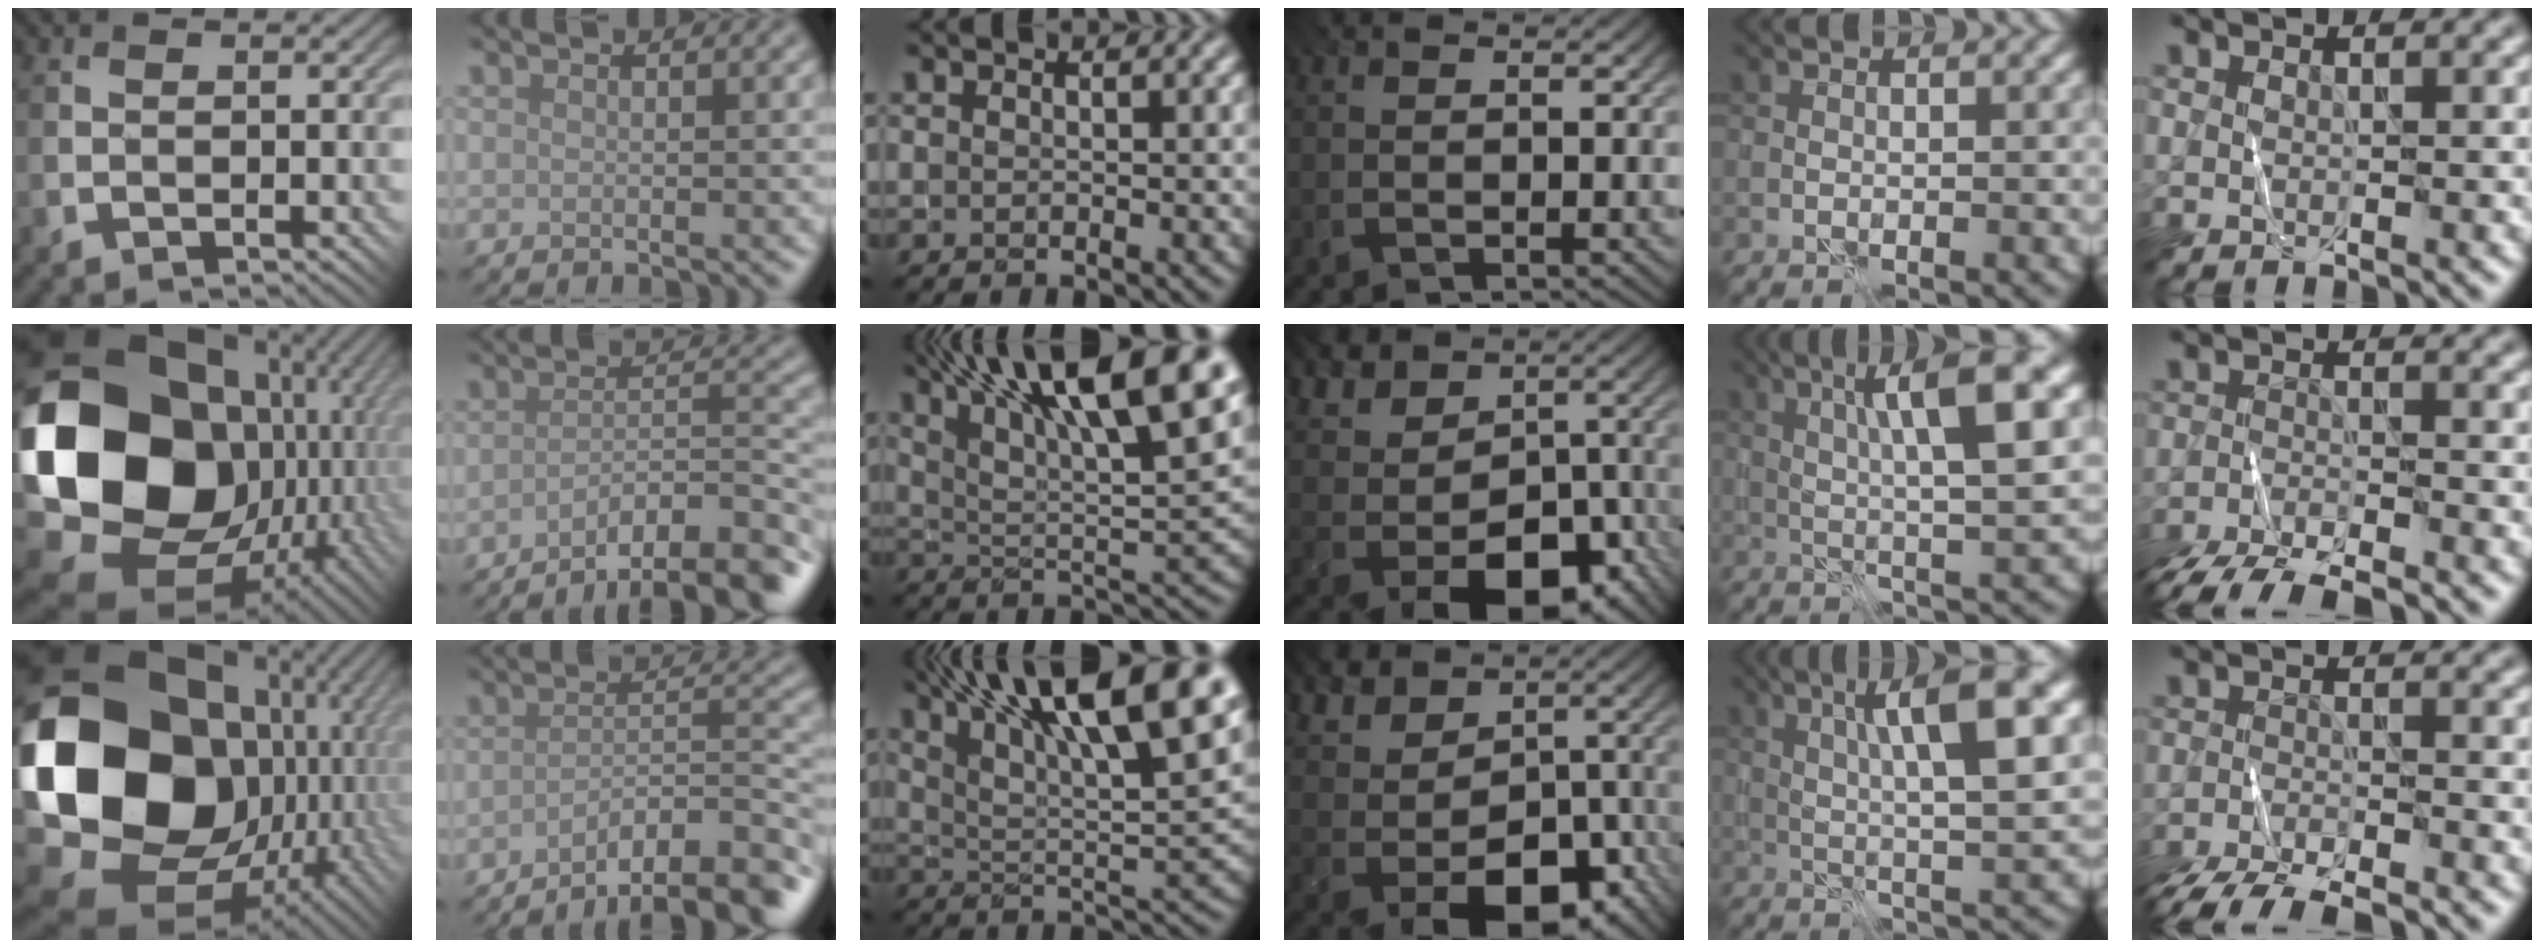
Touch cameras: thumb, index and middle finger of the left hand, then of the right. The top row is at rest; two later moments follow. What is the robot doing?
{"motion": "fold", "object": "shorts"}